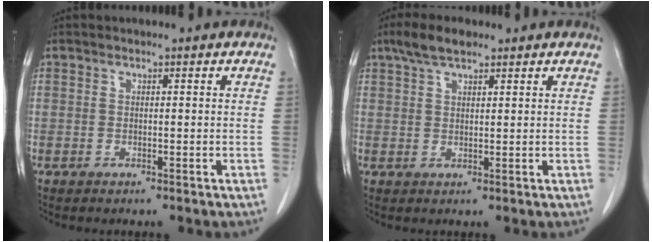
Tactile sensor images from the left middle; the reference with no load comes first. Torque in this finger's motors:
{"motor_torque": [0.88, -0.66, 0.01, 0.02]}